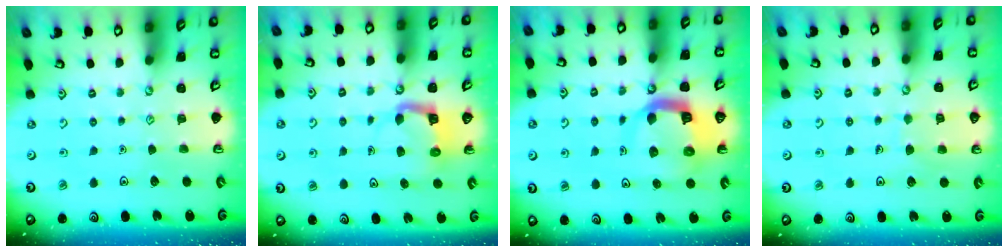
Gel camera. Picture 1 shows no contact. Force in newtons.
{"total": 5.0, "press": 5.0, "slide": 0.4}
{"total": 10.6, "press": 10.5, "slide": 1.3}
{"total": 4.9, "press": 4.9, "slide": 0.3}